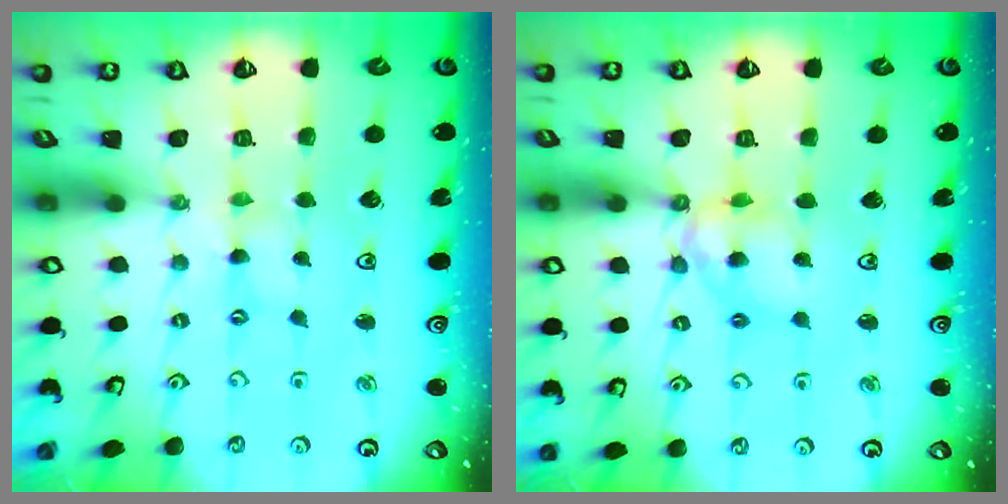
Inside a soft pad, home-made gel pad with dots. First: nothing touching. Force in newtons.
{"total": 10.5, "press": 10.5, "slide": 1.0}